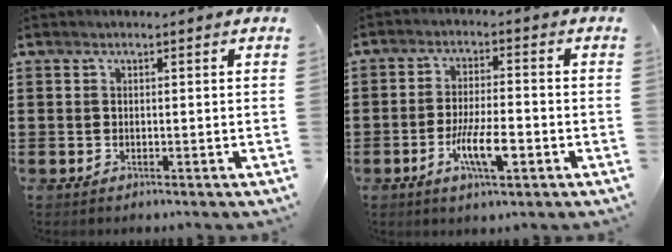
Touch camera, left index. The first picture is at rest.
{"total": 7.4, "force": [-2.7, 2.0, 6.6], "torque": [-0.132, -0.007, -0.050]}